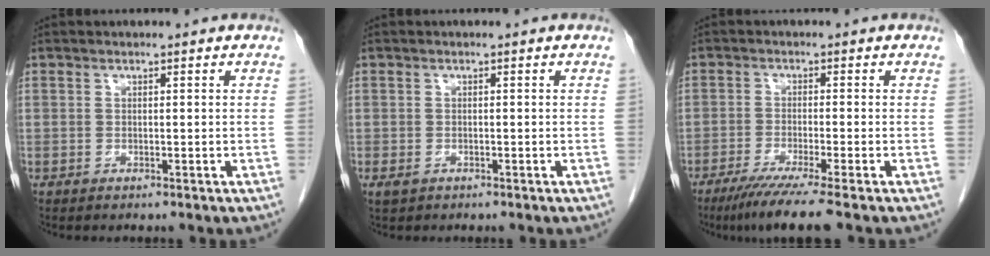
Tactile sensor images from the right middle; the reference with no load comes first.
{"total": 1.2, "force": [-0.6, 0.8, 0.6], "torque": [-0.014, 0.001, -0.004]}
{"total": 7.2, "force": [-5.3, -1.1, 4.6], "torque": [-0.074, -0.022, -0.092]}